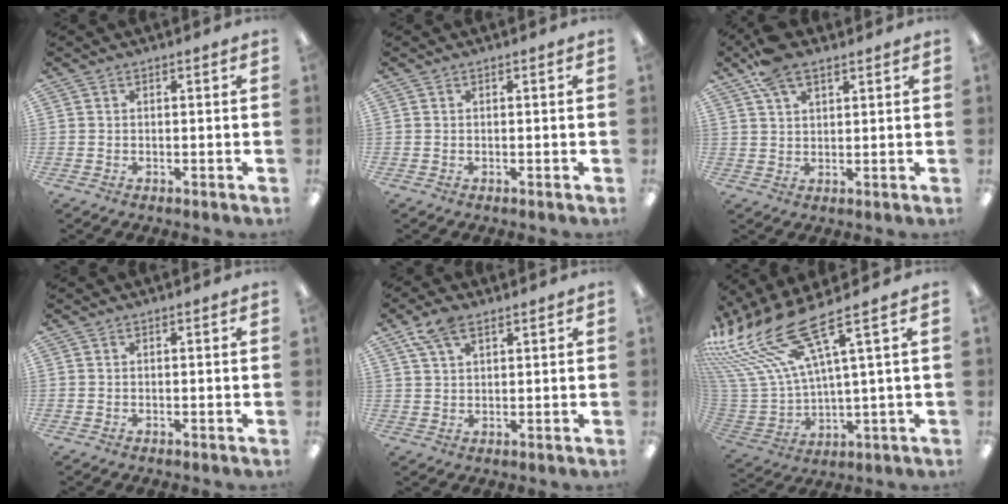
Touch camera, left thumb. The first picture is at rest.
{"total": 0.0}
{"total": 7.3, "force": [4.7, 3.3, 4.4], "torque": [-0.080, -0.014, 0.087]}
{"total": 0.0}
{"total": 6.6, "force": [4.2, 3.2, 3.9], "torque": [-0.077, -0.007, 0.078]}
{"total": 20.0, "force": [12.4, 6.7, 14.2], "torque": [-0.291, -0.080, 0.213]}